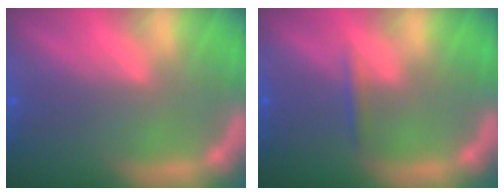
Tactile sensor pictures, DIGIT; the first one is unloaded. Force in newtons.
{"total": 0.9}